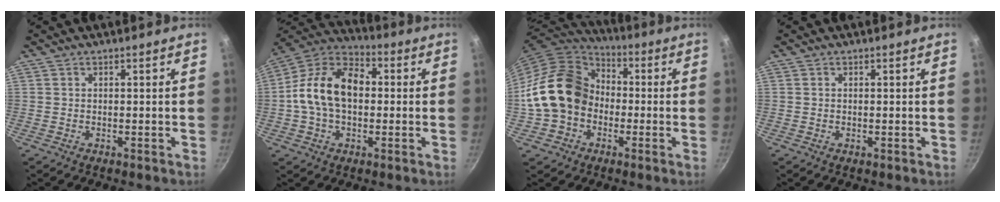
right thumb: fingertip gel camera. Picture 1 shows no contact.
{"total": 15.9, "force": [0.3, 10.6, 11.8], "torque": [-0.178, 0.037, -0.016]}
{"total": 17.0, "force": [-1.9, 13.9, 9.5], "torque": [-0.140, 0.048, -0.041]}
{"total": 0.0}